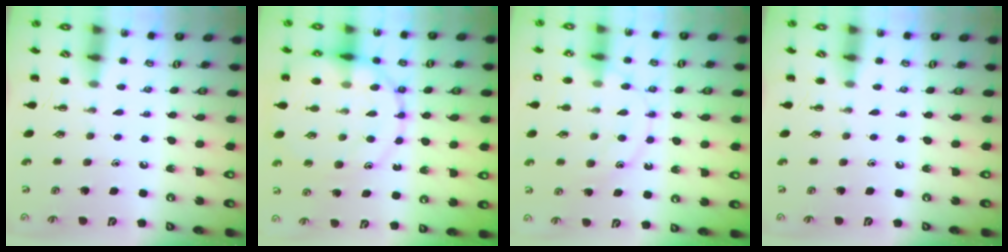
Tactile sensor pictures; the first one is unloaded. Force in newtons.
{"total": 16.9, "press": 16.7, "slide": 2.5}
{"total": 12.9, "press": 12.9, "slide": 0.6}
{"total": 0.0}